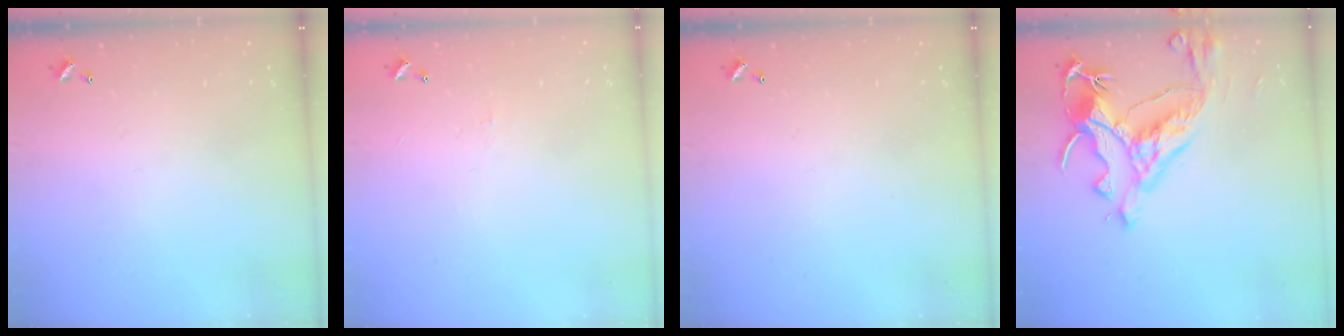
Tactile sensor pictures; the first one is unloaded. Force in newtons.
{"total": 0.8, "press": 0.7, "slide": 0.5}
{"total": 0.0}
{"total": 10.4, "press": 10.2, "slide": 2.1}